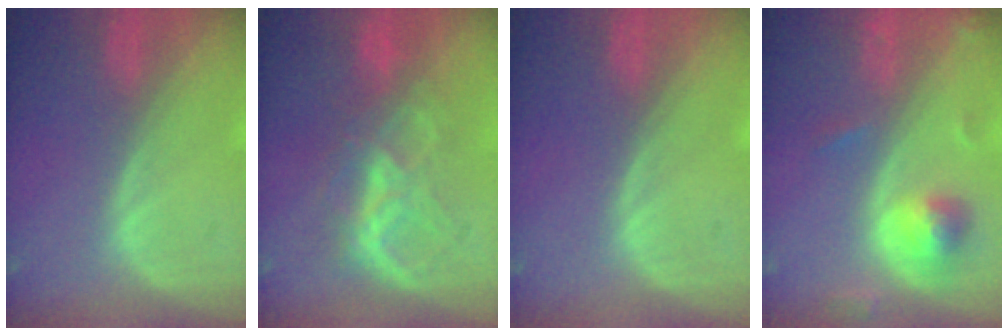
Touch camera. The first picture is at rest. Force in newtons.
{"total": 6.6, "press": 6.6, "slide": 0.4}
{"total": 0.0}
{"total": 5.1, "press": 5.0, "slide": 1.0}